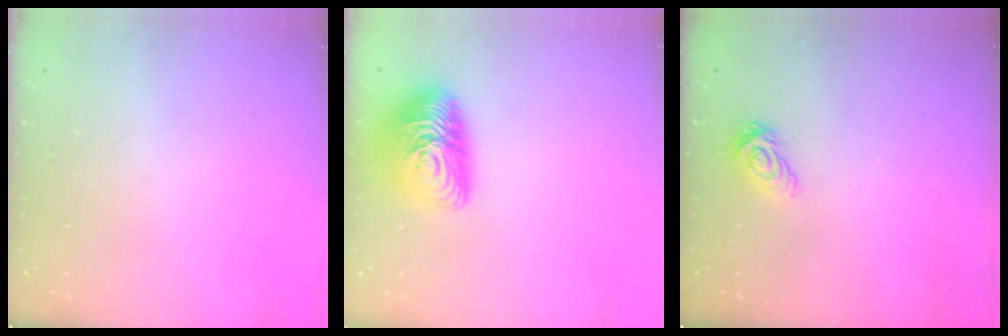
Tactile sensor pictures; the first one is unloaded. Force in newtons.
{"total": 15.8, "press": 15.8, "slide": 0.8}
{"total": 7.4, "press": 7.4, "slide": 0.2}